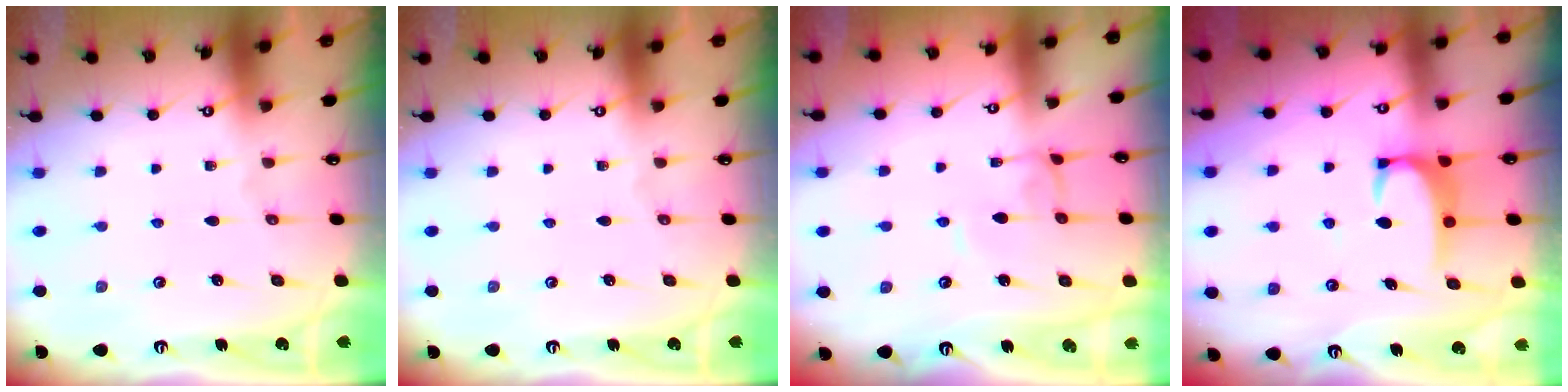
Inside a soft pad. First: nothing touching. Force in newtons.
{"total": 0.0}
{"total": 0.8, "press": 0.8, "slide": 0.2}
{"total": 2.9, "press": 2.9, "slide": 0.3}